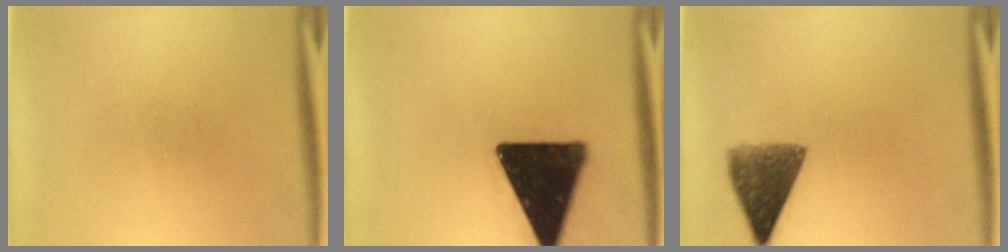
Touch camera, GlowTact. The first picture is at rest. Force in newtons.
{"total": 18.3}
{"total": 7.2}